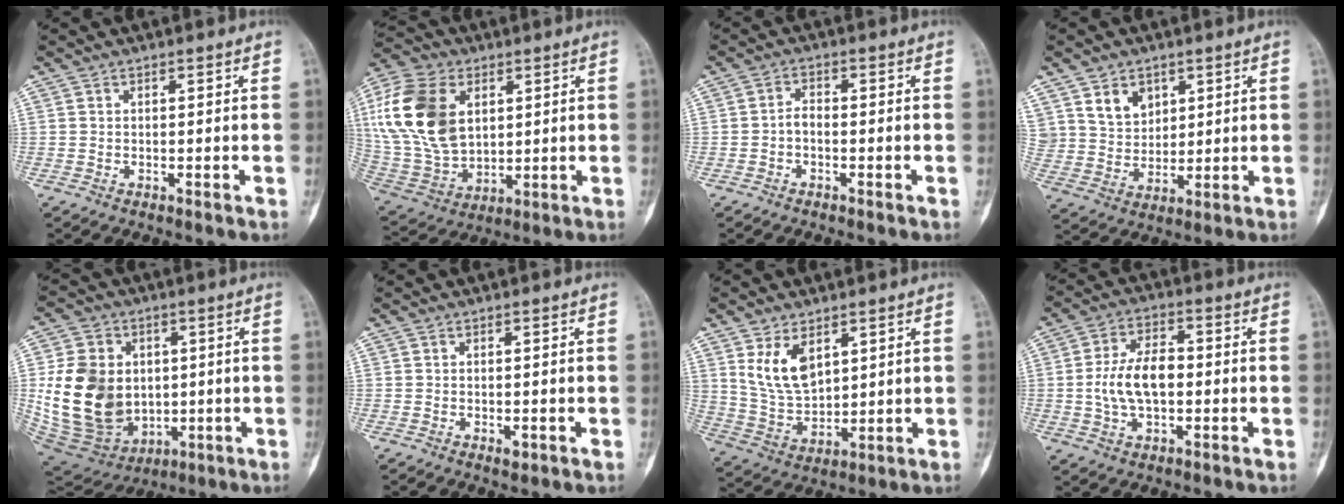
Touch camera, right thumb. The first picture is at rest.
{"total": 20.7, "force": [5.0, 13.7, 14.7], "torque": [-0.299, -0.010, 0.102]}
{"total": 2.2, "force": [-0.7, 1.4, 1.6], "torque": [-0.021, 0.013, -0.021]}
{"total": 8.1, "force": [4.3, 6.0, 3.3], "torque": [-0.033, -0.029, 0.089]}
{"total": 19.8, "force": [0.7, 15.5, 12.4], "torque": [-0.206, -0.009, 0.040]}
{"total": 1.3, "force": [-0.4, 0.7, 1.1], "torque": [-0.010, -0.002, -0.001]}
{"total": 10.1, "force": [4.6, 5.9, 6.8], "torque": [-0.110, -0.024, 0.107]}
{"total": 10.4, "force": [-0.5, 6.0, 8.5], "torque": [-0.148, 0.017, -0.013]}